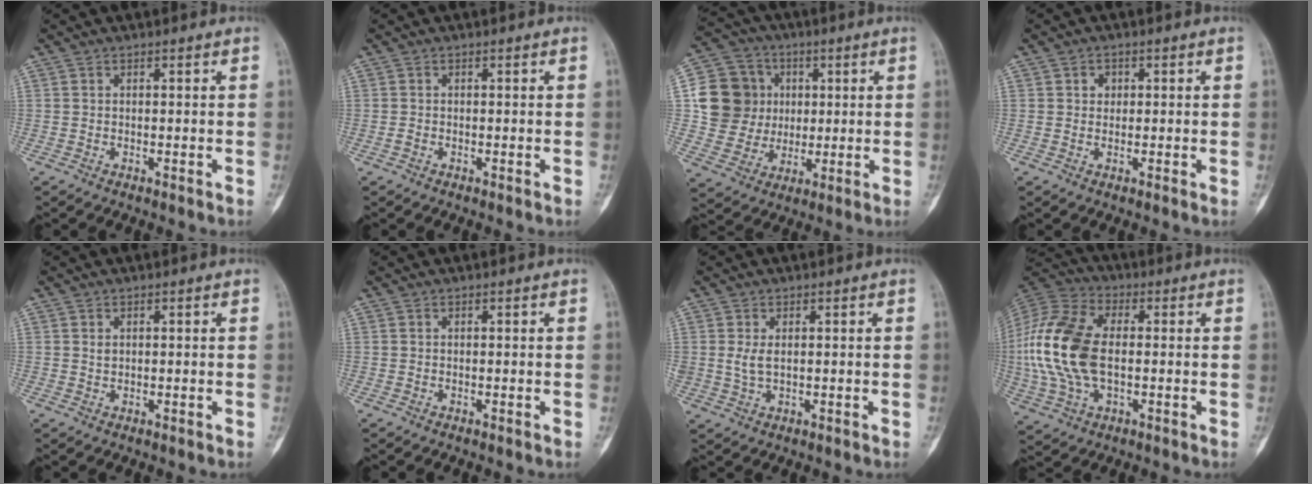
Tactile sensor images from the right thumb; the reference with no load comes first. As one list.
[{"total": 0.6, "force": [-0.3, 0.4, 0.3], "torque": [-0.012, -0.001, -0.007]}, {"total": 14.5, "force": [2.2, 13.5, 4.8], "torque": [-0.059, 0.013, 0.046]}, {"total": 1.8, "force": [0.4, 1.6, 0.8], "torque": [-0.003, 0.001, 0.004]}, {"total": 0.9, "force": [0.3, 0.7, 0.5], "torque": [-0.005, 0.001, 0.008]}, {"total": 0.0}, {"total": 2.6, "force": [0.5, 1.4, 2.1], "torque": [-0.045, -0.003, 0.018]}, {"total": 18.8, "force": [-0.4, 10.9, 15.3], "torque": [-0.340, 0.013, -0.006]}]